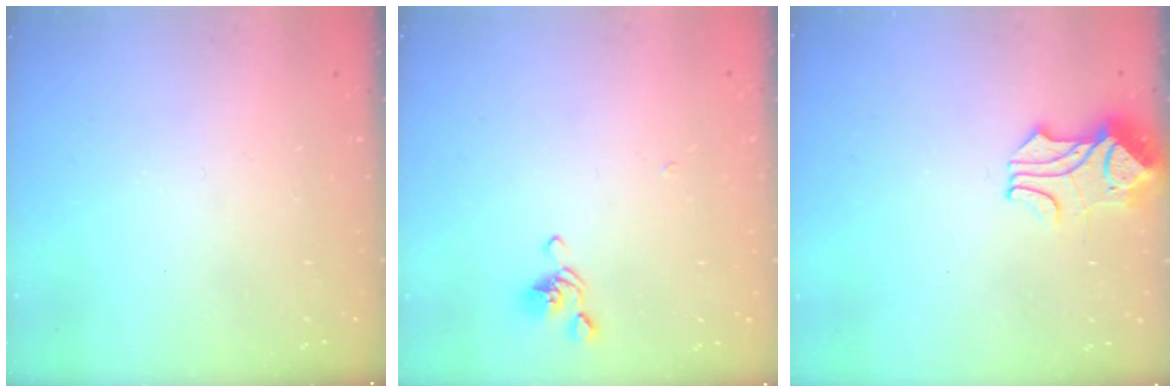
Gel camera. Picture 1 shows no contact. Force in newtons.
{"total": 2.9, "press": 2.8, "slide": 0.6}
{"total": 1.8, "press": 1.3, "slide": 1.1}